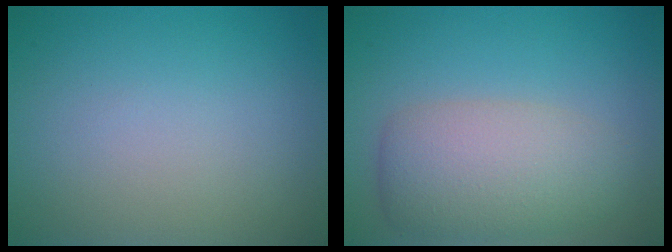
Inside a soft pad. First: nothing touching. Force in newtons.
{"total": 5.6, "press": 5.6, "slide": 0.3}